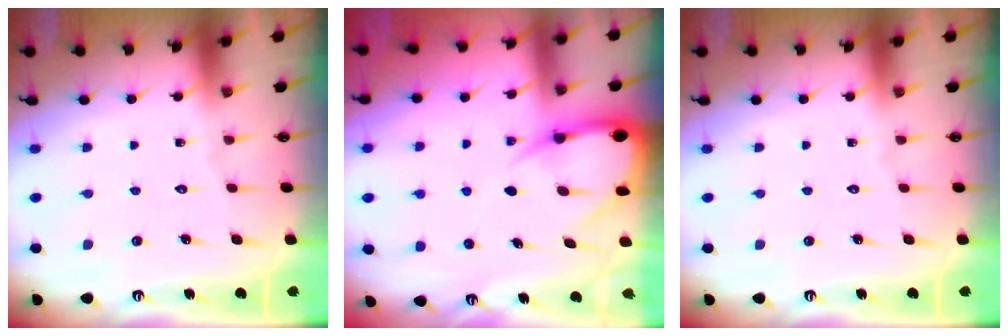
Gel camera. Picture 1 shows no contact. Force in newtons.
{"total": 8.1, "press": 8.0, "slide": 0.9}
{"total": 0.0}